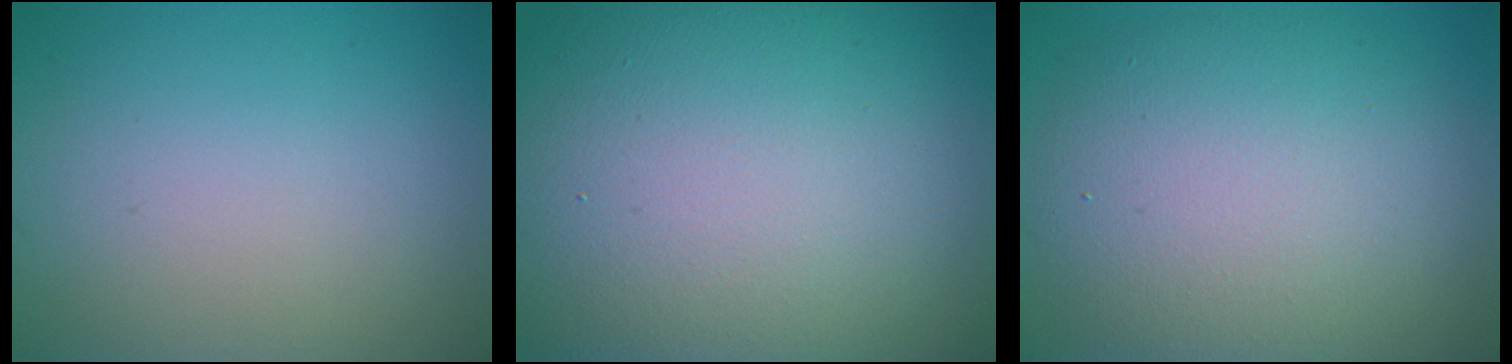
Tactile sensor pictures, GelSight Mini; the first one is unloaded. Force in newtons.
{"total": 21.1, "press": 21.1, "slide": 0.8}
{"total": 10.5, "press": 10.5, "slide": 0.9}